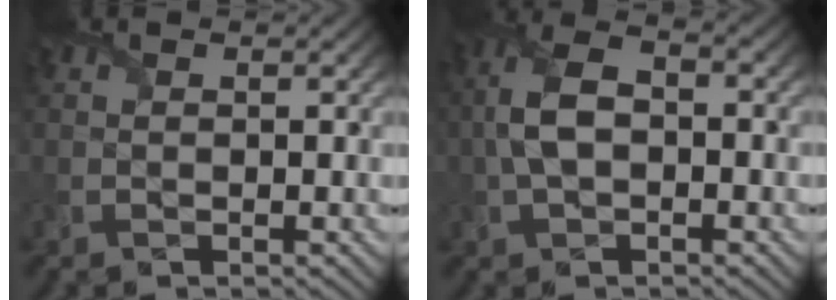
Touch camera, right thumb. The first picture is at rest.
{"total": 6.8, "force": [-0.4, 3.9, 5.5], "torque": [-0.131, 0.010, -0.015]}